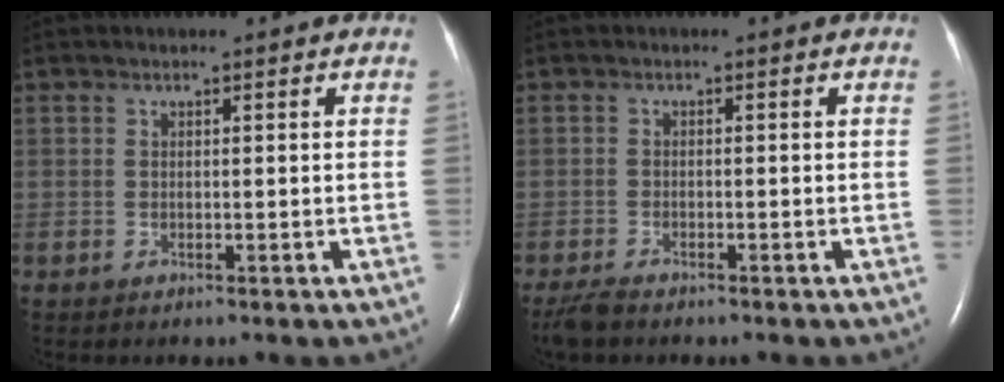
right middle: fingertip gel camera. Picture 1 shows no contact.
{"total": 2.8, "force": [-2.4, 0.6, 1.3], "torque": [-0.035, -0.009, -0.042]}